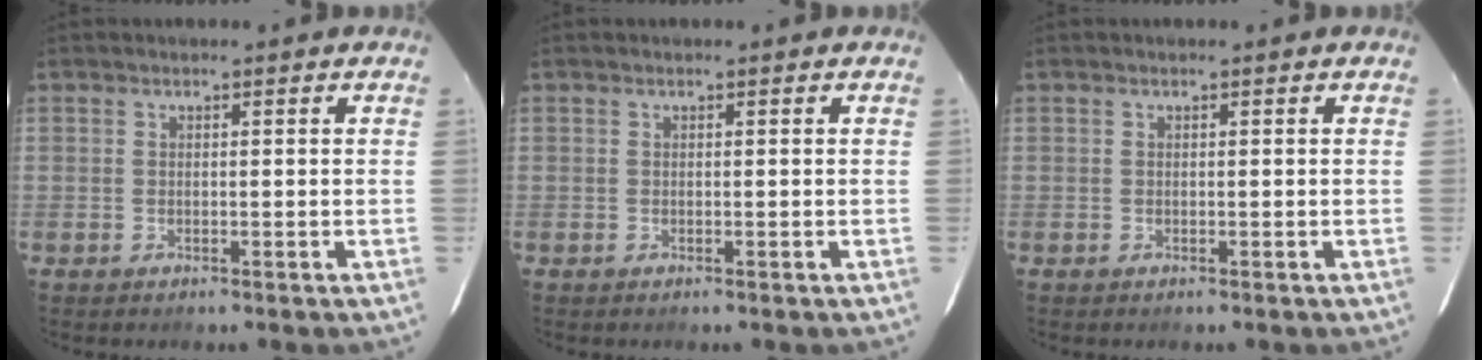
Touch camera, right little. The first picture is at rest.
{"total": 0.0}
{"total": 0.0}